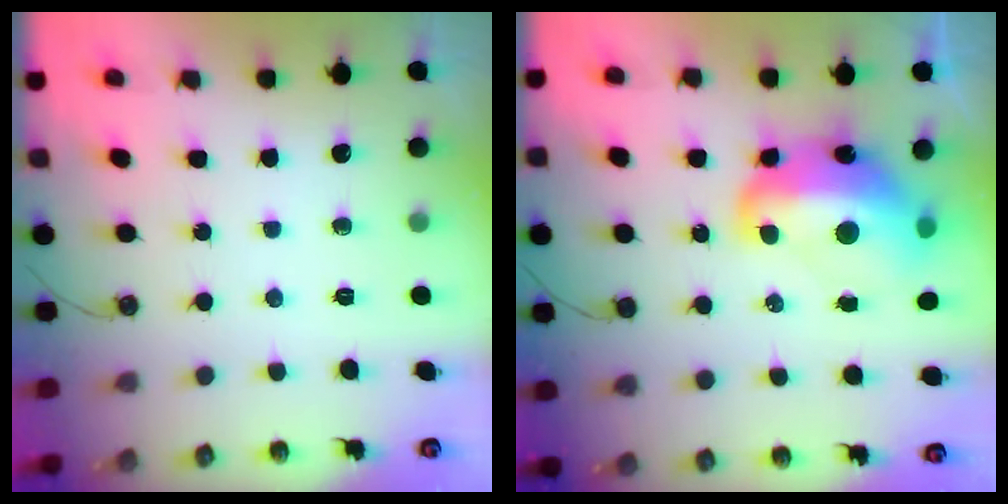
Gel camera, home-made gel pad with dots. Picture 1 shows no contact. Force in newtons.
{"total": 11.5, "press": 11.4, "slide": 1.7}